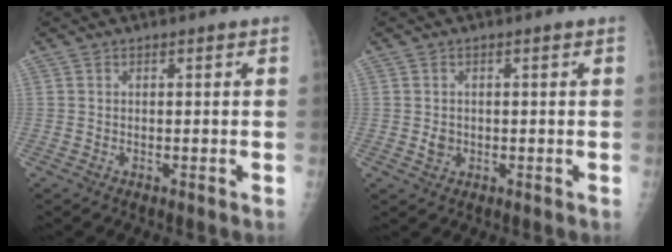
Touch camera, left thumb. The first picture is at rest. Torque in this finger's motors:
{"motor_torque": [0.21, 0.09, 0.36, 0.19, 0.00]}